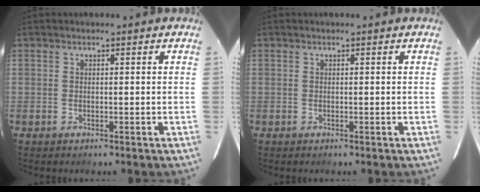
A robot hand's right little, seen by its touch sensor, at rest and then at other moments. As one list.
[{"total": 0.0}]